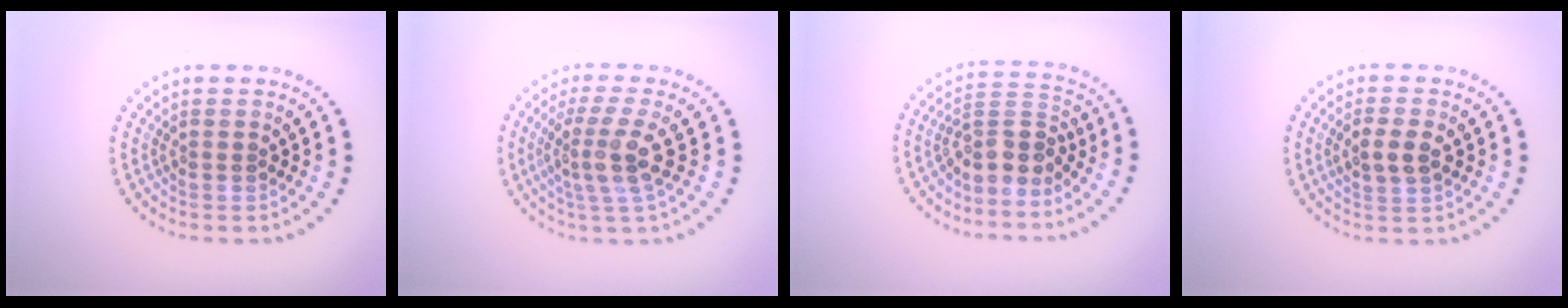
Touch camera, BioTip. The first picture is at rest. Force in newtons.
{"total": 3.7, "press": 2.7, "slide": 2.5}
{"total": 3.3, "press": 2.6, "slide": 2.0}
{"total": 2.4, "press": 2.4, "slide": 0.3}